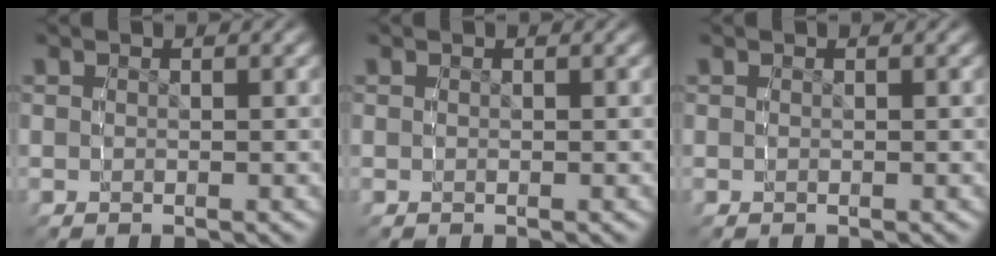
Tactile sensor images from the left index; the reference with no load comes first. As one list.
[{"total": 0.0}, {"total": 0.0}]